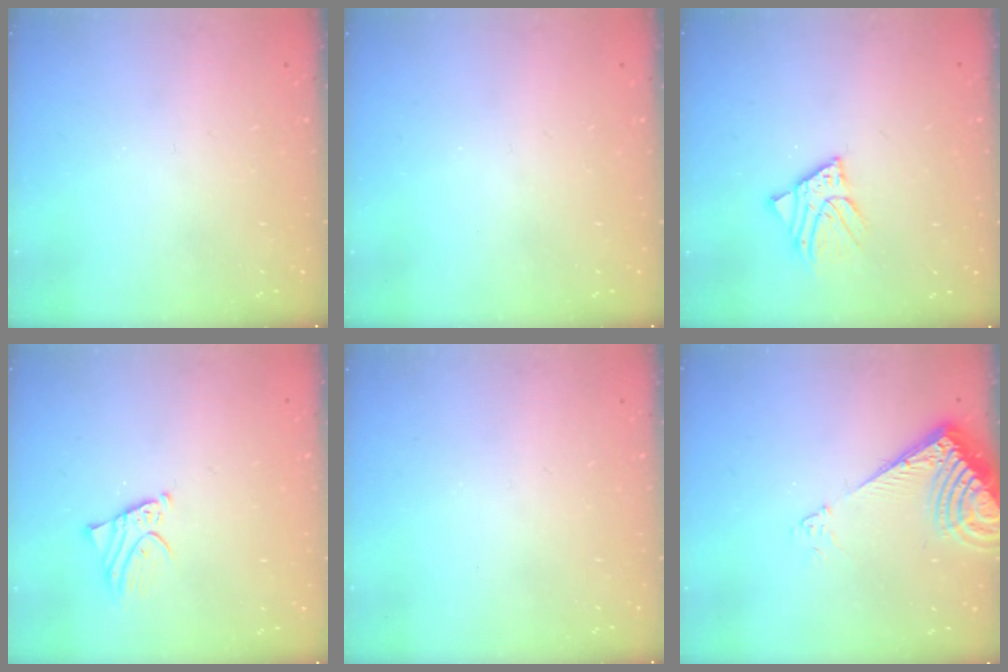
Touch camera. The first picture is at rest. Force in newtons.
{"total": 0.0}
{"total": 5.5, "press": 5.5, "slide": 0.6}
{"total": 2.2, "press": 2.2, "slide": 0.1}
{"total": 0.0}
{"total": 8.4, "press": 8.3, "slide": 1.0}